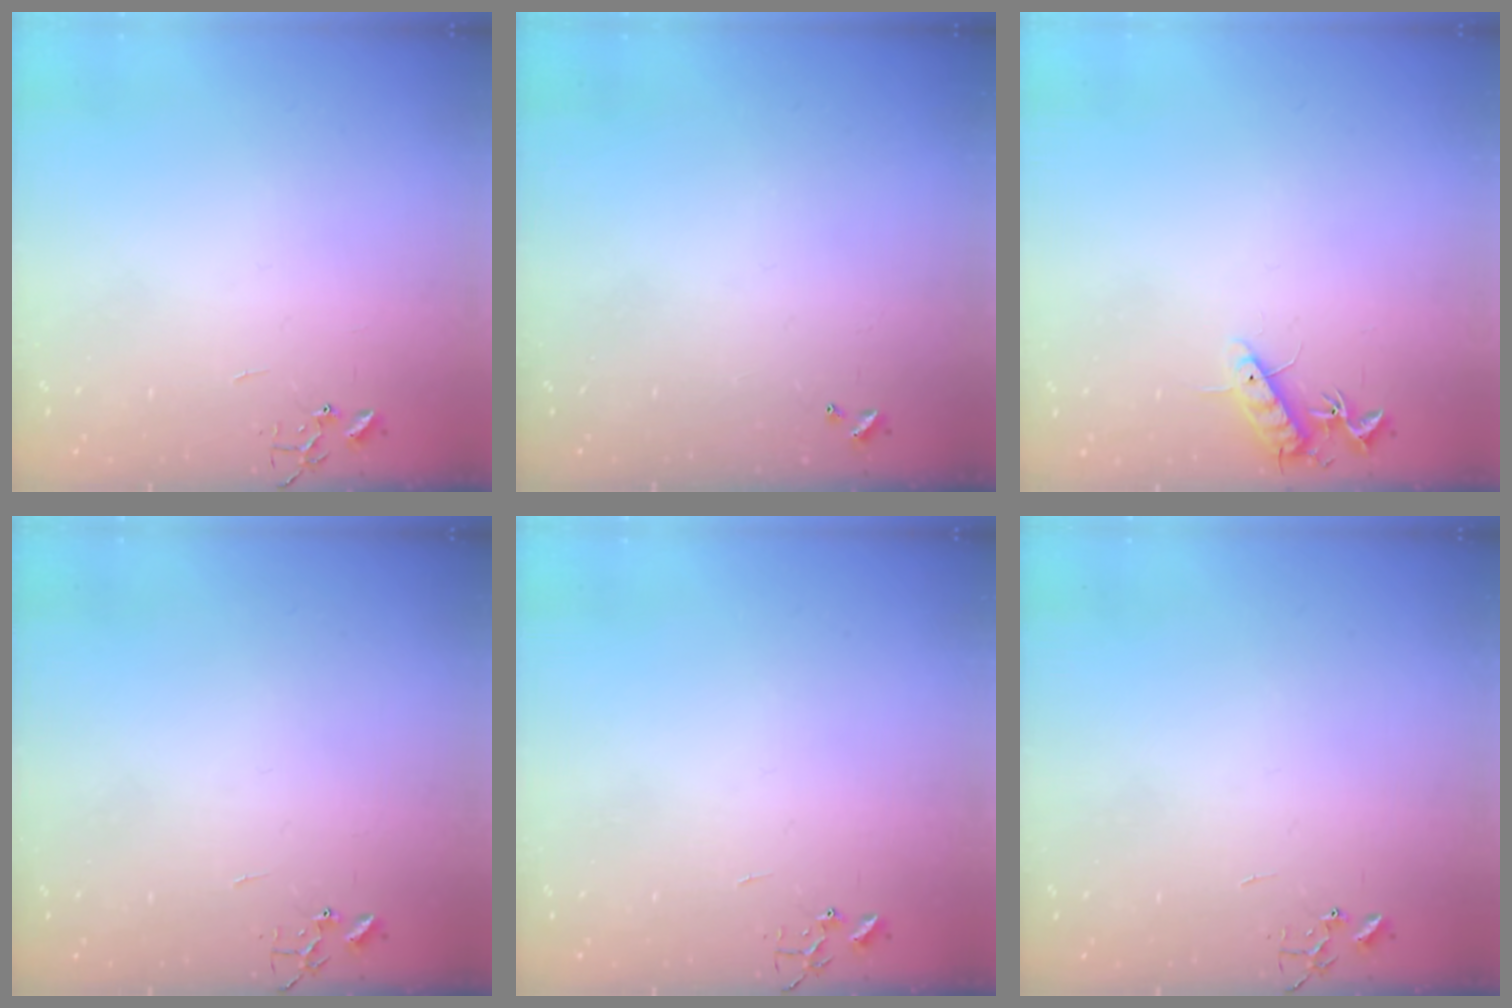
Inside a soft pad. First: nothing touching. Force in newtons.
{"total": 0.0}
{"total": 10.1, "press": 10.0, "slide": 0.8}
{"total": 0.0}
{"total": 0.0}
{"total": 0.0}